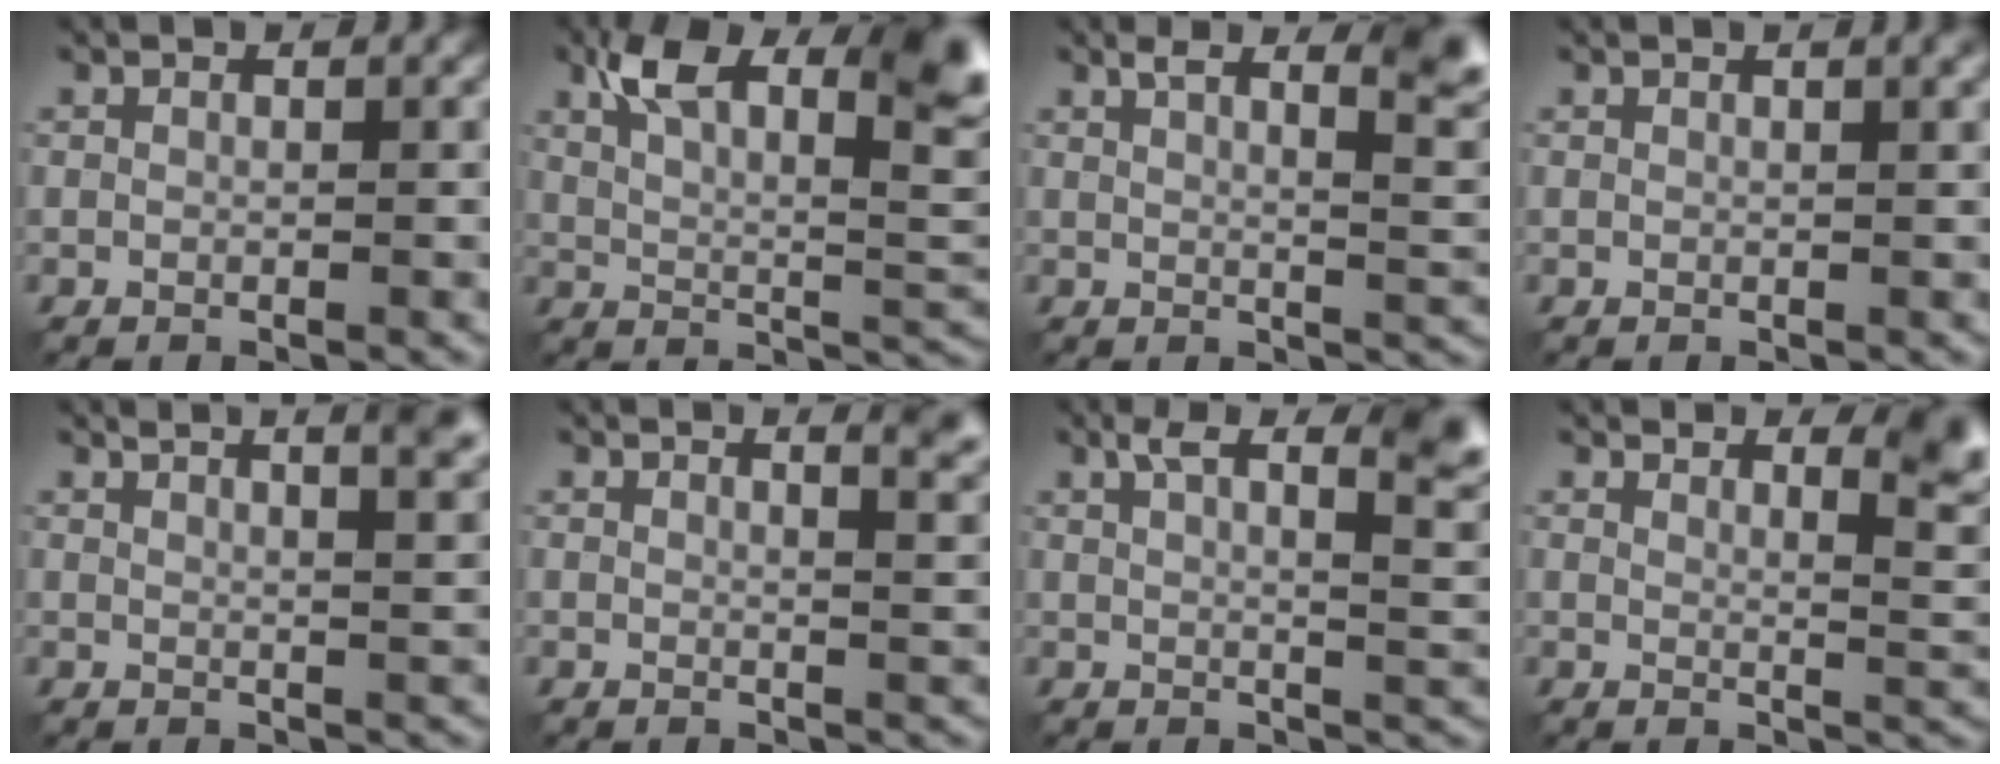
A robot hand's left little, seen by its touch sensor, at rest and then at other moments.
{"total": 11.1, "force": [5.1, 4.2, 9.0], "torque": [-0.146, 0.011, 0.083]}
{"total": 6.1, "force": [3.0, 1.6, 5.1], "torque": [-0.048, 0.016, 0.040]}
{"total": 2.0, "force": [1.1, 0.6, 1.5], "torque": [-0.014, 0.002, 0.007]}
{"total": 8.2, "force": [5.1, 3.0, 5.6], "torque": [-0.029, 0.049, 0.034]}
{"total": 4.4, "force": [2.8, 1.5, 3.1], "torque": [-0.017, 0.018, 0.019]}
{"total": 6.8, "force": [3.1, 1.8, 5.7], "torque": [-0.070, 0.015, 0.048]}
{"total": 5.2, "force": [3.9, 1.3, 3.1], "torque": [-0.021, 0.011, 0.055]}